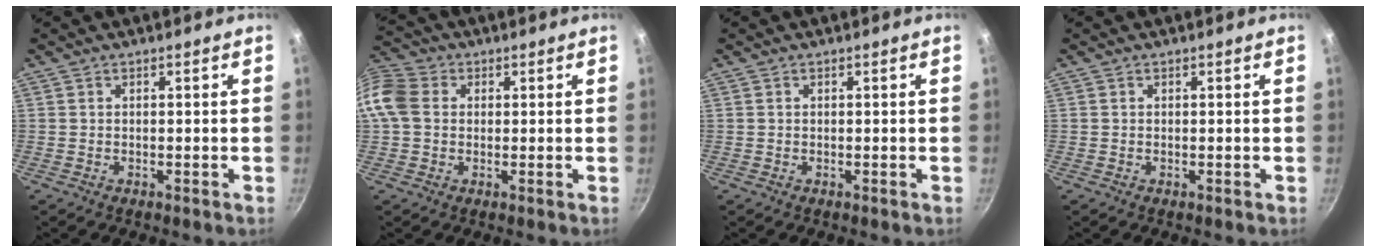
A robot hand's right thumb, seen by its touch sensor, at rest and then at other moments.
{"total": 12.7, "force": [1.2, 10.4, 7.2], "torque": [-0.153, 0.029, 0.008]}
{"total": 0.0}
{"total": 0.0}